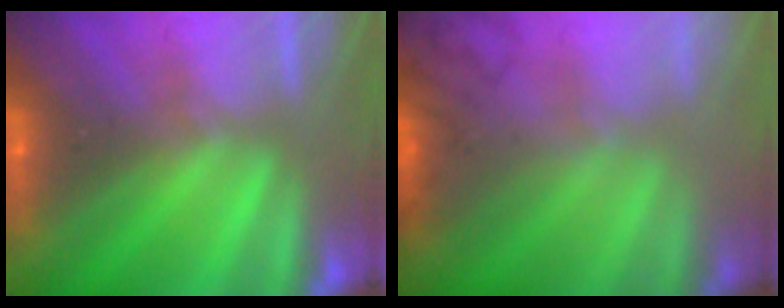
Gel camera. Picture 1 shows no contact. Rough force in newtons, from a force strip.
{"total": 3.8}